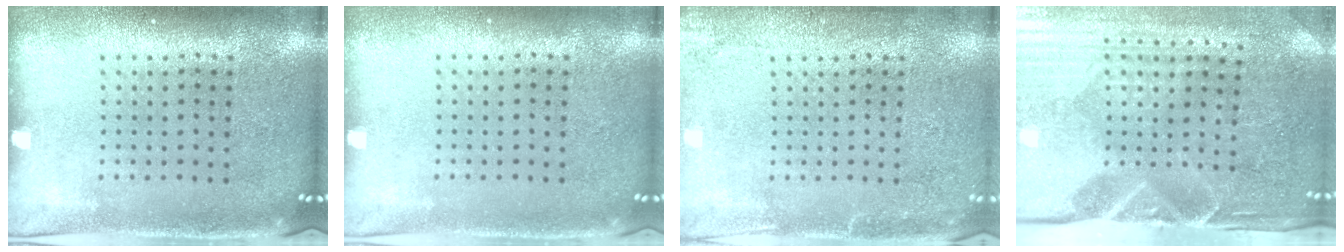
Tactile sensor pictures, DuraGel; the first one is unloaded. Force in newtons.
{"total": 0.0}
{"total": 2.3, "press": 2.3, "slide": 0.3}
{"total": 4.8, "press": 4.2, "slide": 2.4}